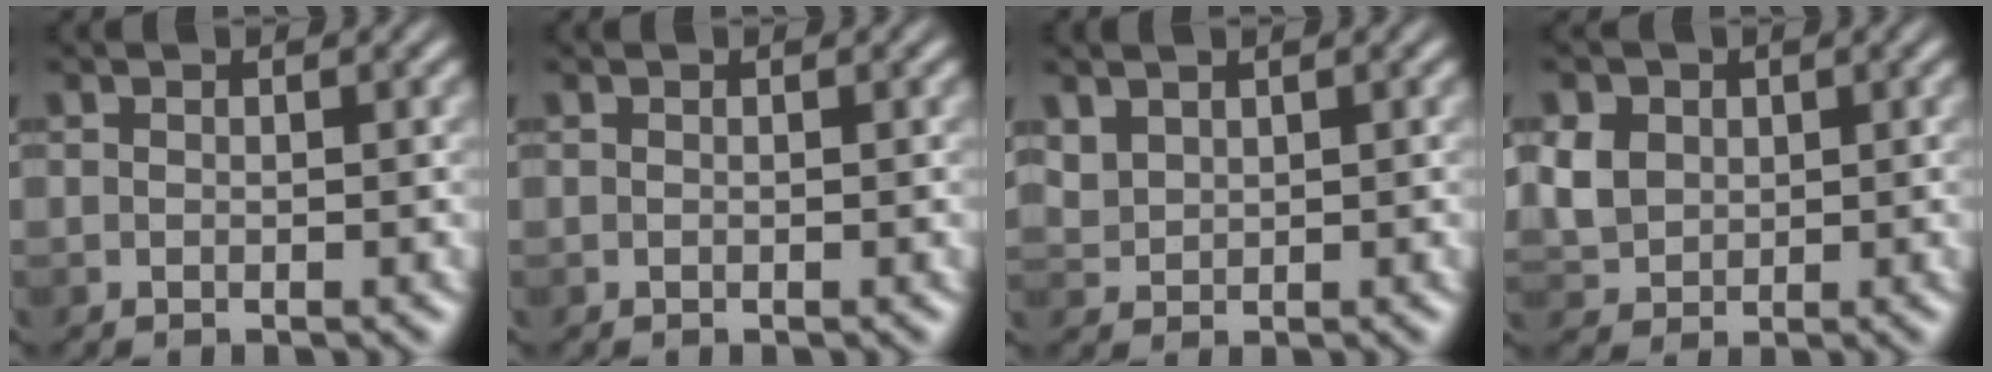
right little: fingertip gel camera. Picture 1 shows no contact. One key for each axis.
{"total": 0.0}
{"total": 2.2, "fx": 1.2, "fy": 1.5, "fz": 1.0, "tx": -0.034, "ty": -0.001, "tz": 0.027}
{"total": 3.7, "fx": 0.6, "fy": 3.2, "fz": 1.8, "tx": -0.064, "ty": 0.004, "tz": 0.010}